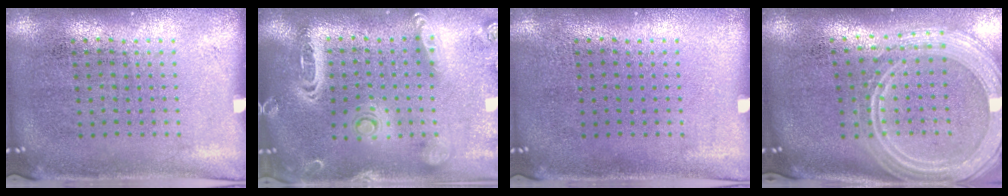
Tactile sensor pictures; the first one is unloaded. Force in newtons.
{"total": 2.6, "press": 2.3, "slide": 1.2}
{"total": 0.0}
{"total": 3.3, "press": 2.6, "slide": 2.0}